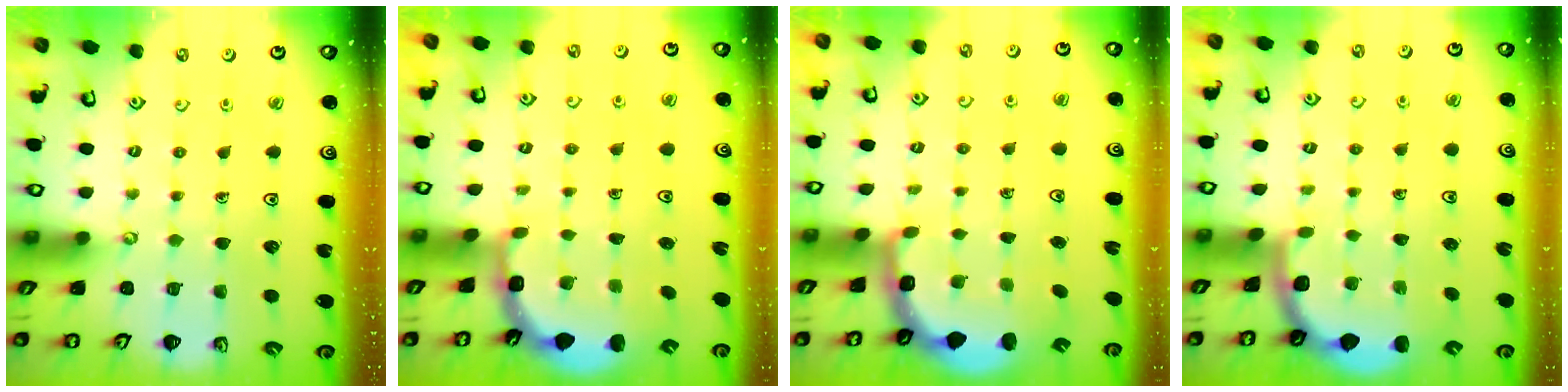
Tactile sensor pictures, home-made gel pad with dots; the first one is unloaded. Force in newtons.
{"total": 2.3, "press": 2.1, "slide": 0.9}
{"total": 3.3, "press": 2.9, "slide": 1.5}
{"total": 1.8, "press": 1.8, "slide": 0.0}